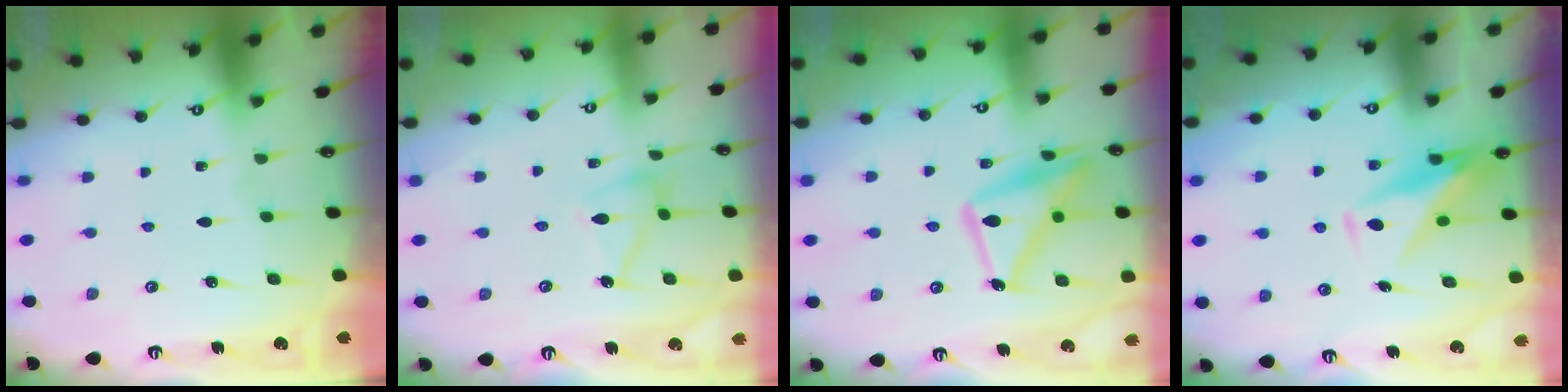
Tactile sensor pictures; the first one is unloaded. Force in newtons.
{"total": 11.0, "press": 11.0, "slide": 0.5}
{"total": 16.8, "press": 16.7, "slide": 1.1}
{"total": 10.2, "press": 10.2, "slide": 0.8}